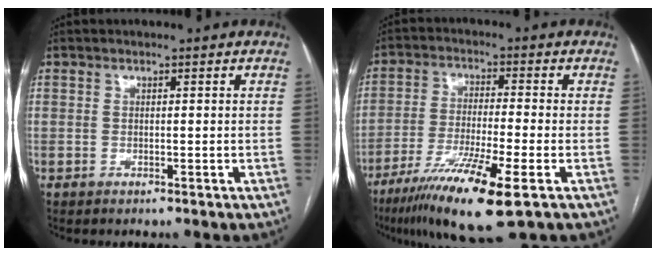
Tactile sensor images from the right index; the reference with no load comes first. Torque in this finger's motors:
{"motor_torque": [1.04, -0.32, 0.88, 0.21]}